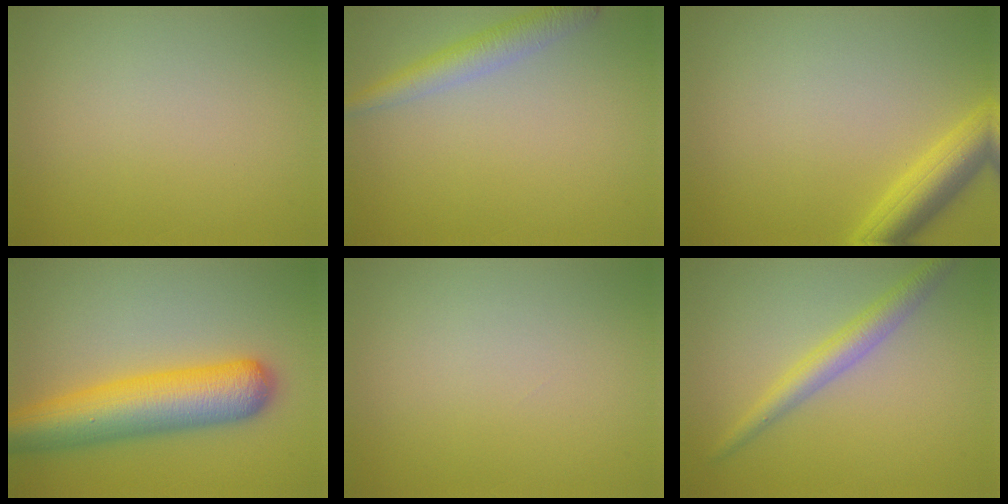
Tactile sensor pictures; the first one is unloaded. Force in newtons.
{"total": 3.1, "press": 3.1, "slide": 0.2}
{"total": 4.2, "press": 4.2, "slide": 0.3}
{"total": 8.4, "press": 8.4, "slide": 0.3}
{"total": 0.0}
{"total": 2.9, "press": 2.9, "slide": 0.1}